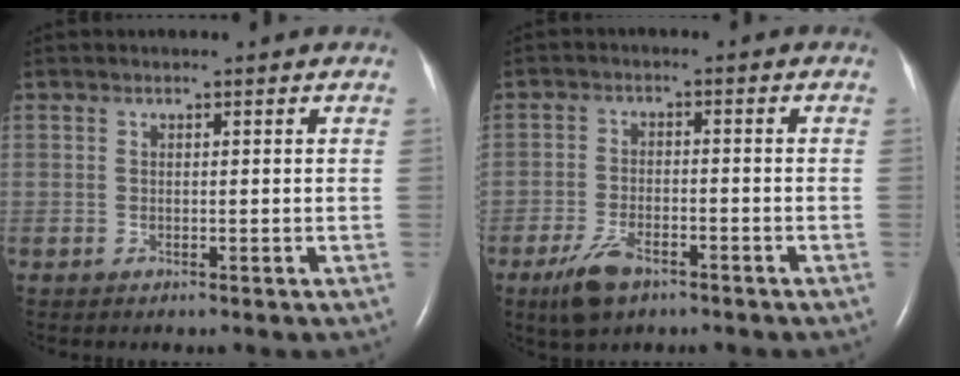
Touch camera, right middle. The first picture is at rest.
{"total": 6.0, "force": [-4.0, 2.3, 3.9], "torque": [-0.089, -0.008, -0.068]}